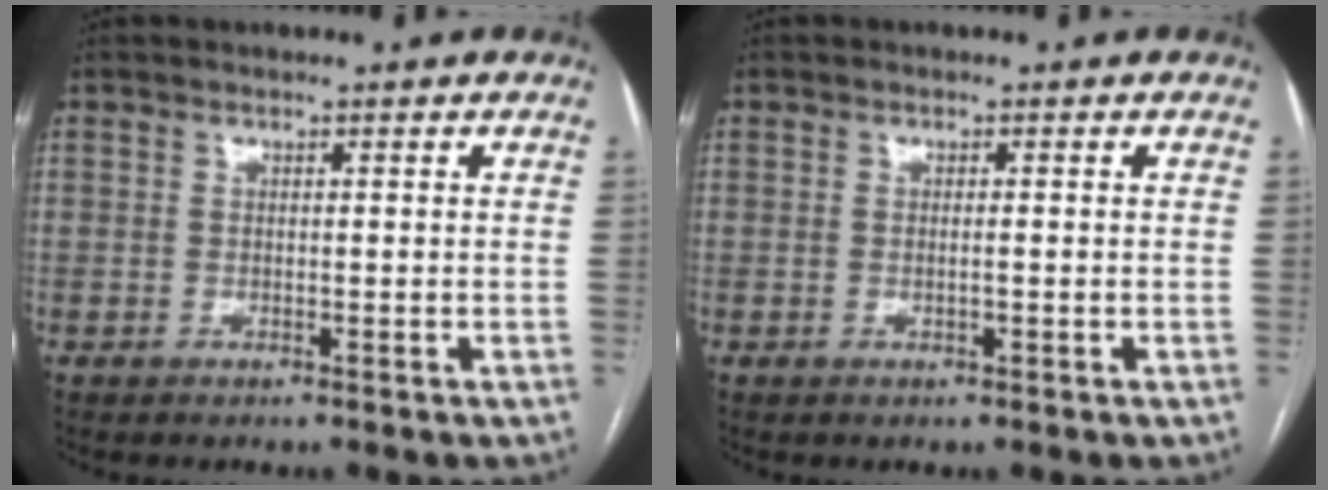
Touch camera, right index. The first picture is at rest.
{"total": 0.8, "force": [-0.2, 0.1, 0.8], "torque": [-0.018, -0.001, -0.001]}